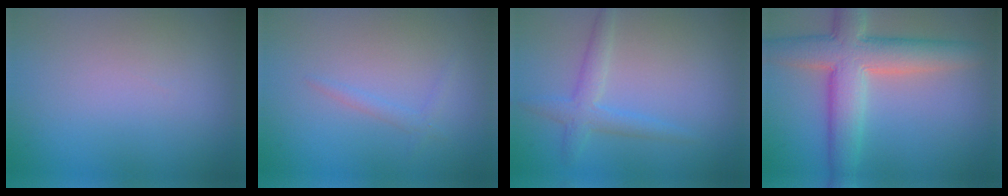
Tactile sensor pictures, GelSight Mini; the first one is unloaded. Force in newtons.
{"total": 0.9, "press": 0.9, "slide": 0.1}
{"total": 1.8, "press": 1.8, "slide": 0.1}
{"total": 7.5, "press": 7.5, "slide": 0.5}